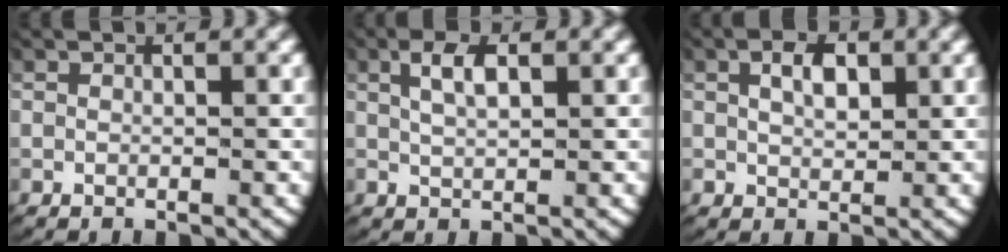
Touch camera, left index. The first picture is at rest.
{"total": 2.5, "force": [1.0, 1.0, 2.1], "torque": [-0.037, 0.002, 0.022]}
{"total": 2.4, "force": [0.9, 1.4, 1.8], "torque": [-0.028, -0.004, 0.020]}